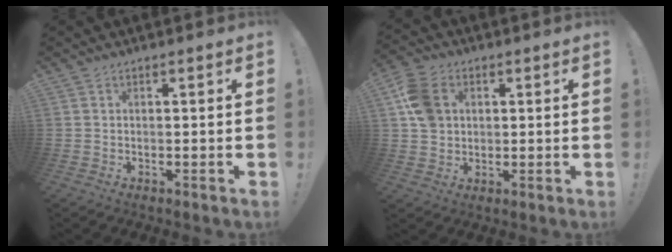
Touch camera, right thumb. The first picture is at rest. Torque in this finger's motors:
{"motor_torque": [0.82, 2.03, 0.83, 0.35, 0.03]}